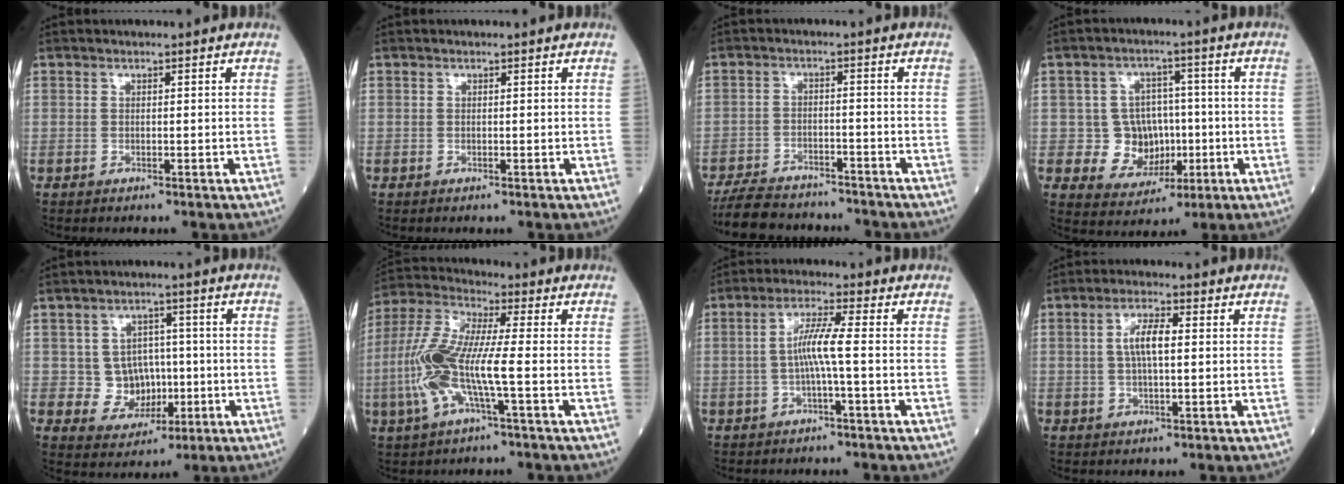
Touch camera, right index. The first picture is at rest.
{"total": 0.0}
{"total": 12.0, "force": [-10.9, 3.1, 3.8], "torque": [-0.067, 0.003, -0.163]}
{"total": 7.8, "force": [-0.7, 7.2, 3.0], "torque": [-0.037, 0.019, 0.000]}
{"total": 6.6, "force": [-0.2, 6.0, 2.7], "torque": [-0.035, 0.014, 0.007]}
{"total": 12.2, "force": [-2.5, 1.5, 11.8], "torque": [-0.265, 0.005, -0.058]}
{"total": 5.1, "force": [-0.6, -0.3, 5.1], "torque": [-0.100, 0.010, -0.011]}
{"total": 5.3, "force": [0.9, 2.2, 4.8], "torque": [-0.093, 0.011, 0.017]}